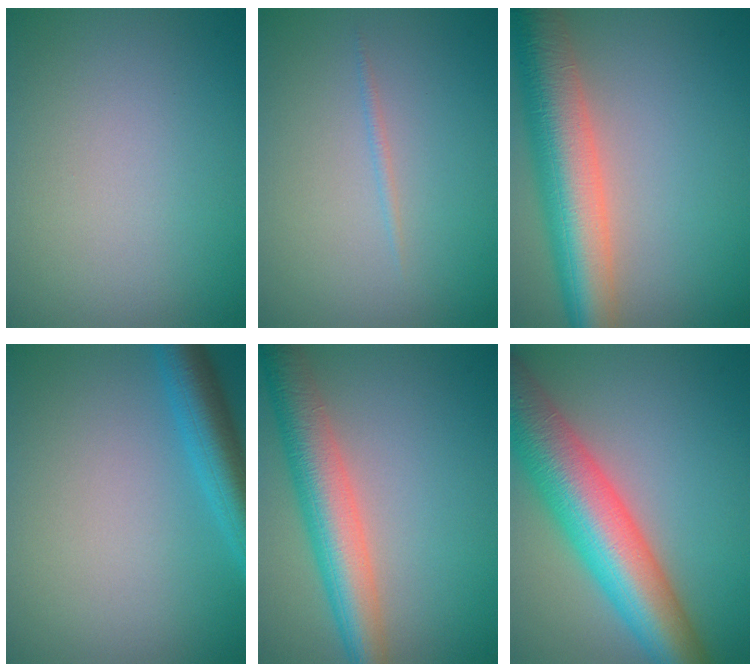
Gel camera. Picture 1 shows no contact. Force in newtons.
{"total": 0.6, "press": 0.6, "slide": 0.0}
{"total": 9.3, "press": 9.2, "slide": 0.6}
{"total": 4.7, "press": 4.7, "slide": 0.3}
{"total": 6.8, "press": 6.8, "slide": 0.2}
{"total": 11.3, "press": 11.2, "slide": 0.5}